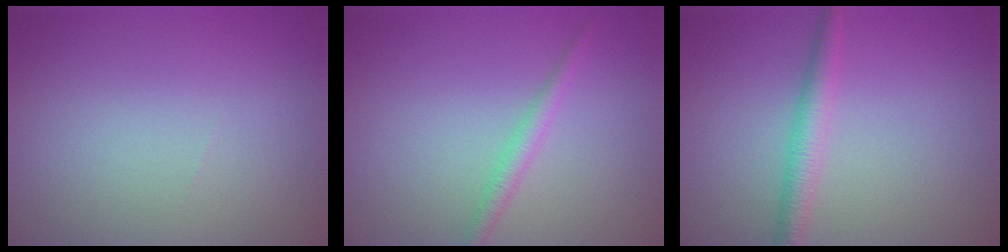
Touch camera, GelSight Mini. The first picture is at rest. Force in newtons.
{"total": 1.6, "press": 1.6, "slide": 0.0}
{"total": 2.4, "press": 2.4, "slide": 0.1}